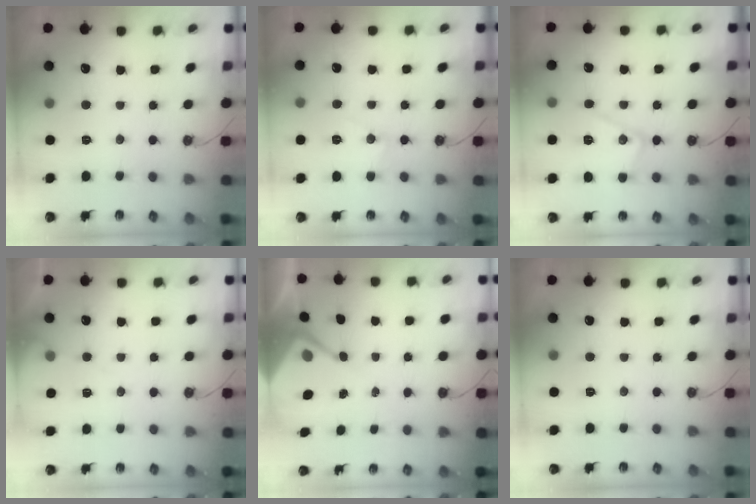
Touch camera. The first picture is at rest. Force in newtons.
{"total": 6.4, "press": 6.4, "slide": 0.3}
{"total": 12.9, "press": 12.9, "slide": 0.4}
{"total": 4.1, "press": 4.1, "slide": 0.6}
{"total": 5.5, "press": 5.4, "slide": 0.6}
{"total": 0.0}